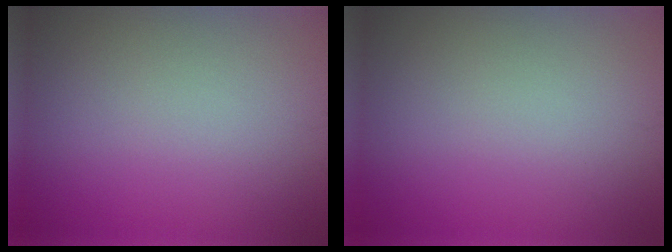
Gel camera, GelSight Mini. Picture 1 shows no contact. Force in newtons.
{"total": 0.0}